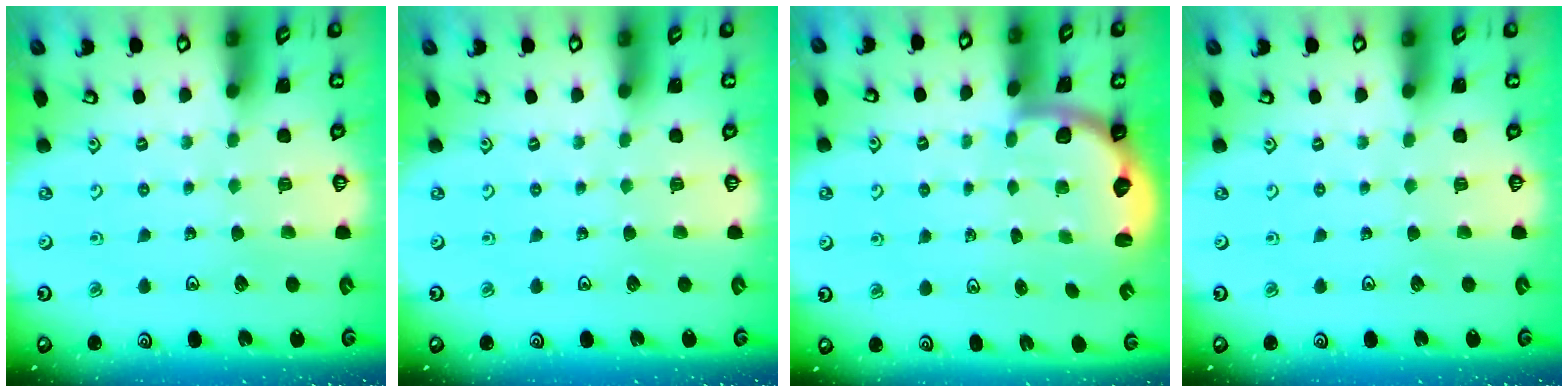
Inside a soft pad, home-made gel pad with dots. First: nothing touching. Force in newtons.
{"total": 0.0}
{"total": 2.5, "press": 2.2, "slide": 1.3}
{"total": 0.0}